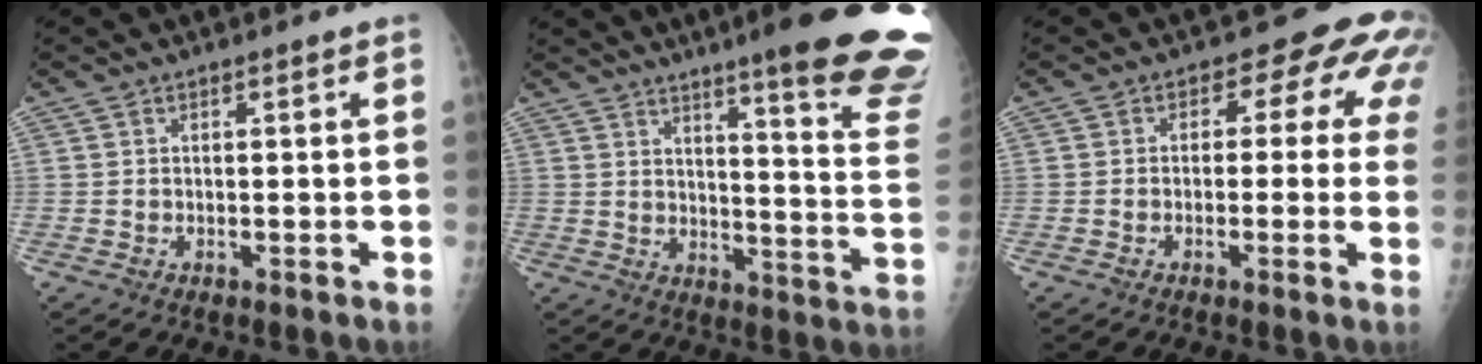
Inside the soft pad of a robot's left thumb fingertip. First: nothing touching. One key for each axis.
{"total": 24.9, "fx": 18.2, "fy": 2.5, "fz": 16.8, "tx": -0.181, "ty": -0.118, "tz": 0.226}
{"total": 8.6, "fx": 1.6, "fy": 5.1, "fz": 6.7, "tx": -0.028, "ty": 0.021, "tz": 0.003}